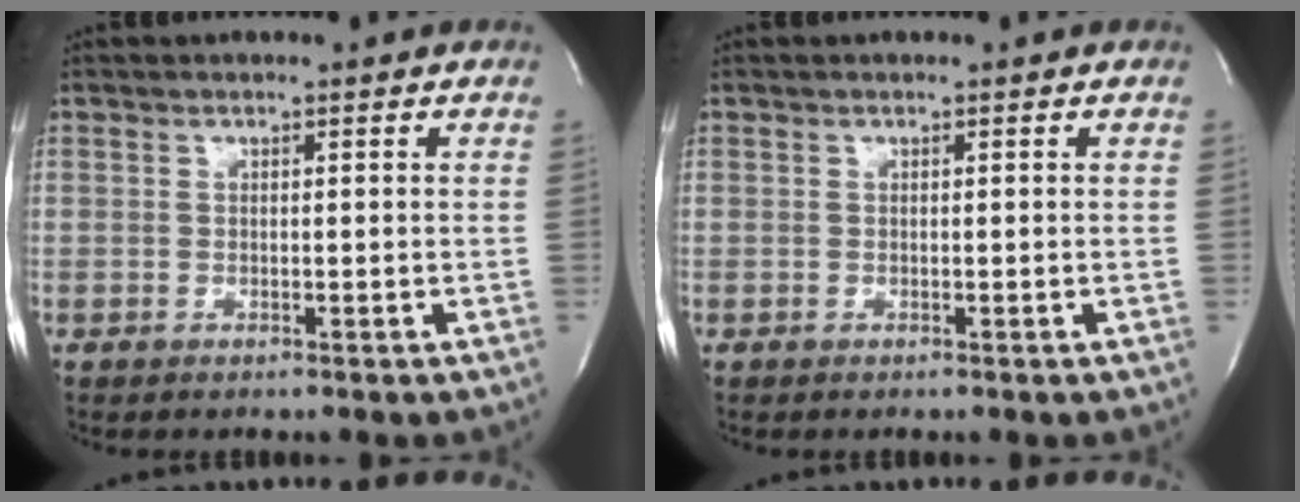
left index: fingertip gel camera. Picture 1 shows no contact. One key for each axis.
{"total": 0.0}